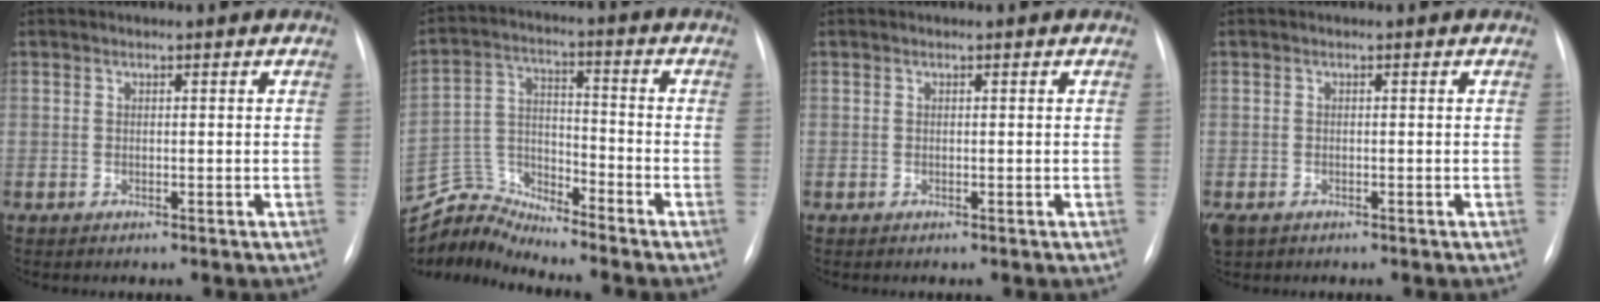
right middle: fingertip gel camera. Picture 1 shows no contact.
{"total": 8.4, "force": [-8.2, -0.8, -1.6], "torque": [0.019, 0.032, -0.156]}
{"total": 0.0}
{"total": 2.9, "force": [-1.7, 1.8, 1.5], "torque": [-0.033, -0.006, -0.025]}